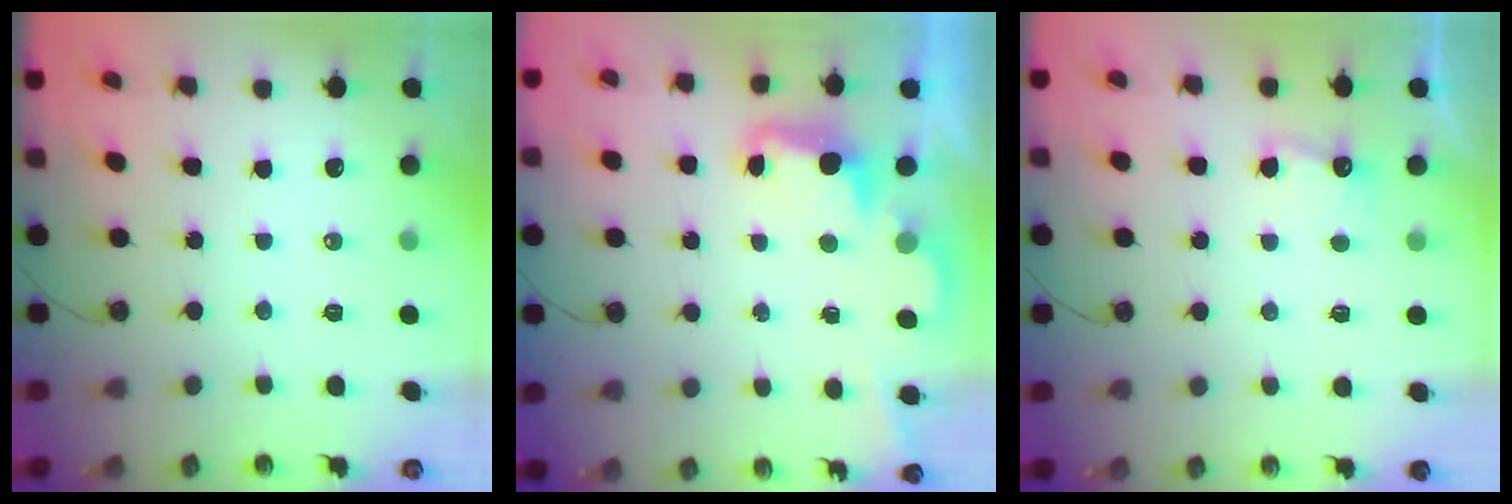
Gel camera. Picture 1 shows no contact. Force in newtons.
{"total": 2.4, "press": 2.4, "slide": 0.6}
{"total": 3.2, "press": 3.0, "slide": 1.0}